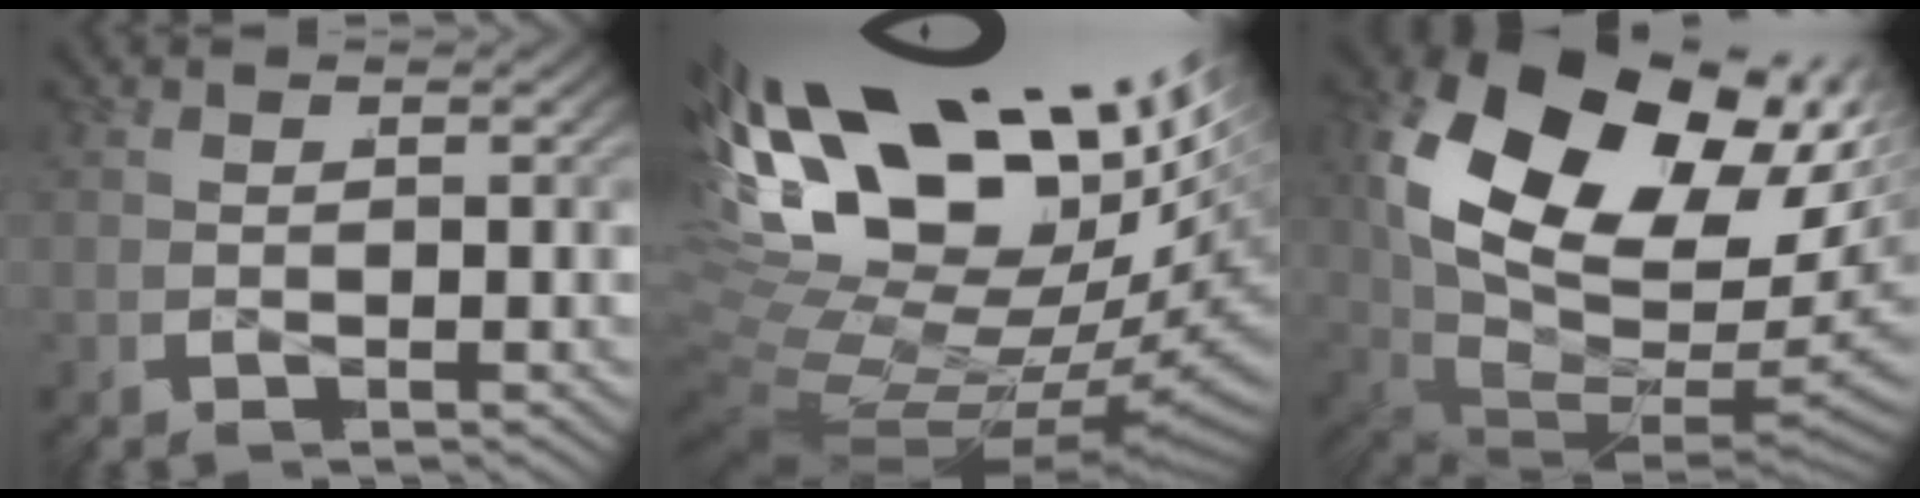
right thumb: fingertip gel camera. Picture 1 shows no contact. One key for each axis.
{"total": 23.2, "fx": 1.7, "fy": 14.5, "fz": 18.1, "tx": -0.304, "ty": -0.027, "tz": 0.037}
{"total": 22.4, "fx": 1.8, "fy": 14.7, "fz": 16.8, "tx": -0.326, "ty": -0.046, "tz": 0.049}